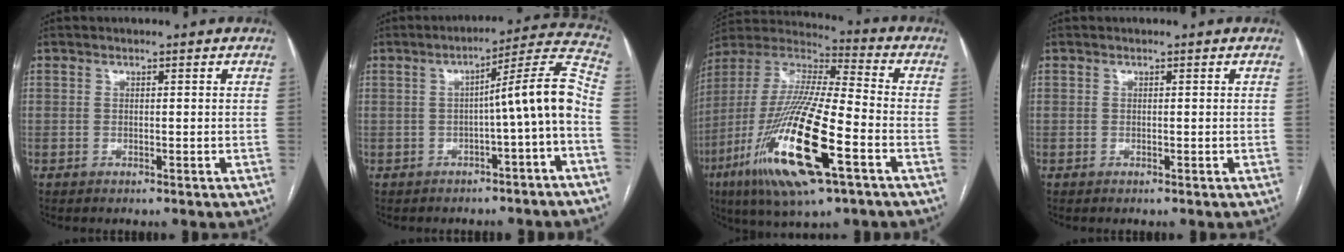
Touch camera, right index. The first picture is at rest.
{"total": 10.0, "force": [-2.5, -0.7, 9.7], "torque": [-0.127, 0.030, -0.037]}
{"total": 23.2, "force": [-9.1, 3.5, 21.1], "torque": [-0.460, -0.042, -0.167]}
{"total": 0.0}